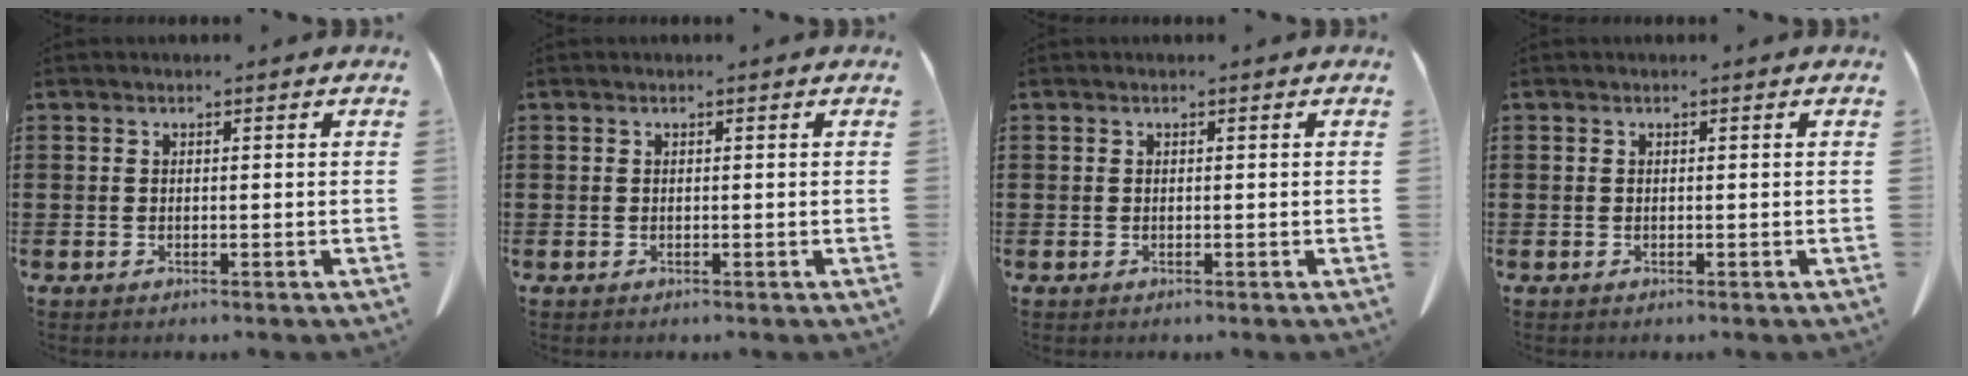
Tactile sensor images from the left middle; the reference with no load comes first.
{"total": 0.0}
{"total": 0.0}
{"total": 0.0}